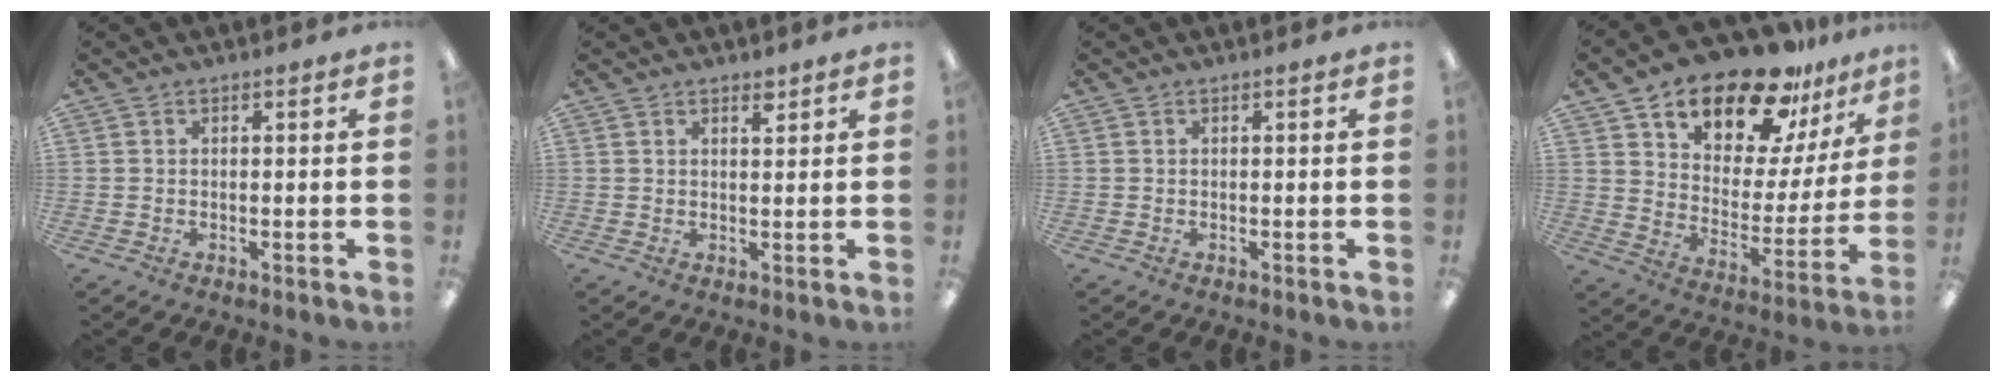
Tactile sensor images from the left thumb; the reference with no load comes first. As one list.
[{"total": 2.2, "force": [1.8, 0.8, 1.0], "torque": [-0.006, -0.007, 0.030]}, {"total": 0.0}, {"total": 19.2, "force": [16.0, 8.0, 7.1], "torque": [-0.118, -0.124, 0.279]}]